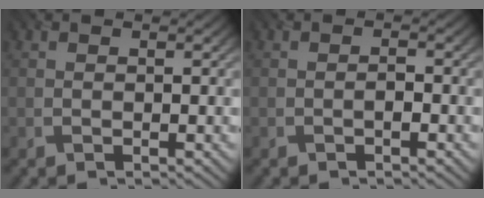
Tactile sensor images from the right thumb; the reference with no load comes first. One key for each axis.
{"total": 1.0, "fx": -0.5, "fy": 0.3, "fz": 0.8, "tx": -0.014, "ty": 0.003, "tz": -0.009}